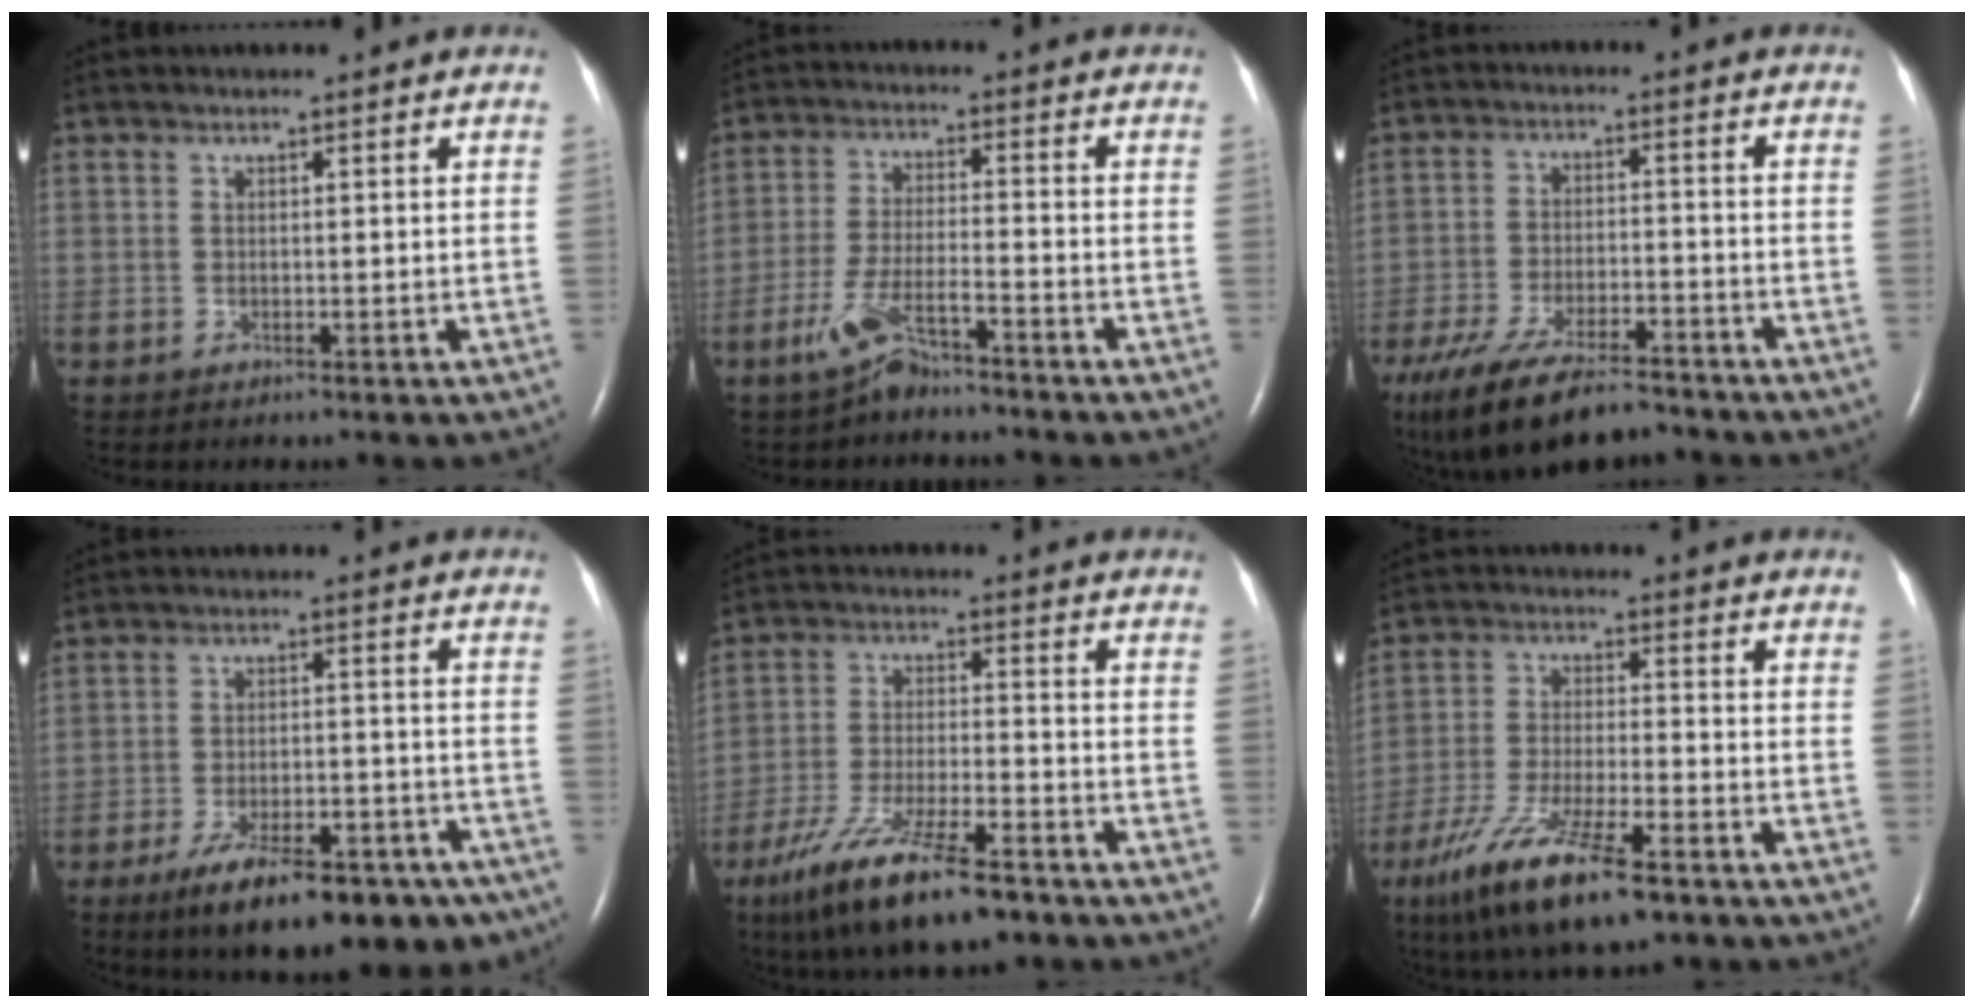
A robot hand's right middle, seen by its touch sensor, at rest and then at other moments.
{"total": 5.9, "force": [-4.5, 0.8, 3.7], "torque": [-0.089, -0.008, -0.089]}
{"total": 17.1, "force": [-13.3, 5.5, 9.2], "torque": [-0.202, -0.023, -0.217]}
{"total": 17.6, "force": [-12.6, 6.3, 10.5], "torque": [-0.116, 0.012, -0.184]}
{"total": 14.5, "force": [-10.2, 2.9, 9.9], "torque": [-0.193, -0.031, -0.181]}
{"total": 13.6, "force": [-8.8, 2.5, 10.0], "torque": [-0.199, -0.030, -0.156]}